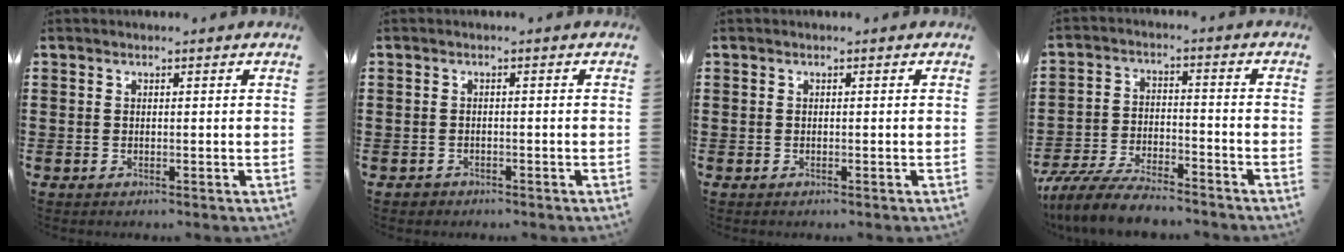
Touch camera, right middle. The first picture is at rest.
{"total": 0.9, "force": [-0.7, 0.4, 0.0], "torque": [-0.003, 0.001, -0.018]}
{"total": 0.0}
{"total": 7.4, "force": [-6.9, 1.2, 2.5], "torque": [-0.053, 0.007, -0.132]}